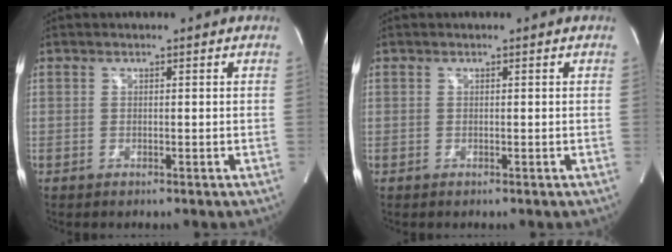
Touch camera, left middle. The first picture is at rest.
{"total": 0.0}